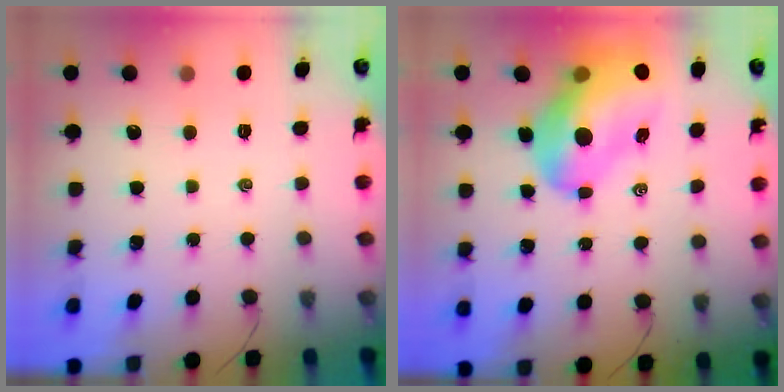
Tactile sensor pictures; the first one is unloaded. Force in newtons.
{"total": 16.0, "press": 15.4, "slide": 4.6}